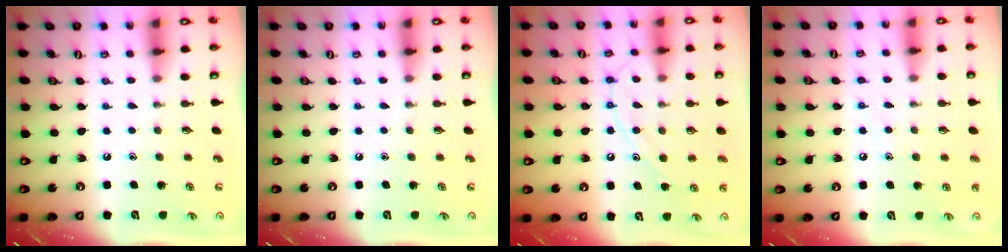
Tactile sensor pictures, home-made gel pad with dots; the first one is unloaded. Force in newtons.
{"total": 0.0}
{"total": 10.2, "press": 10.2, "slide": 0.9}
{"total": 7.2, "press": 7.1, "slide": 0.6}